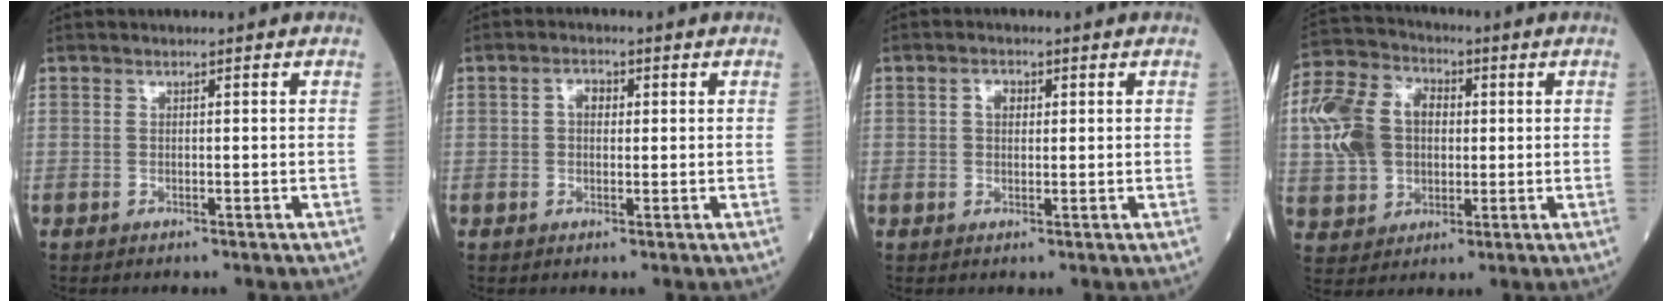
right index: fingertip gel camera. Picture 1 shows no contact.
{"total": 2.3, "force": [0.4, 1.6, 1.7], "torque": [-0.030, 0.011, 0.006]}
{"total": 2.1, "force": [0.5, 1.5, 1.4], "torque": [-0.025, 0.007, 0.007]}
{"total": 13.8, "force": [1.7, 10.4, 8.8], "torque": [-0.214, 0.039, 0.036]}